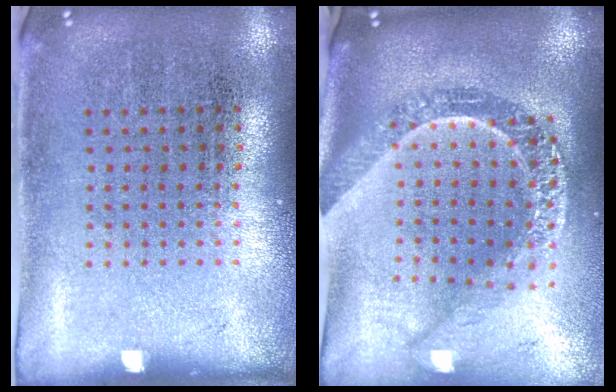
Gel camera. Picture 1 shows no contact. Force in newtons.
{"total": 2.7, "press": 2.2, "slide": 1.6}